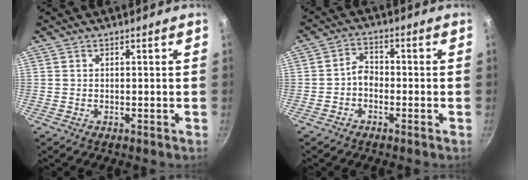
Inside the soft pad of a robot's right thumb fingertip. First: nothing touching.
{"total": 3.4, "force": [-1.4, 2.4, 1.9], "torque": [-0.022, 0.023, -0.033]}